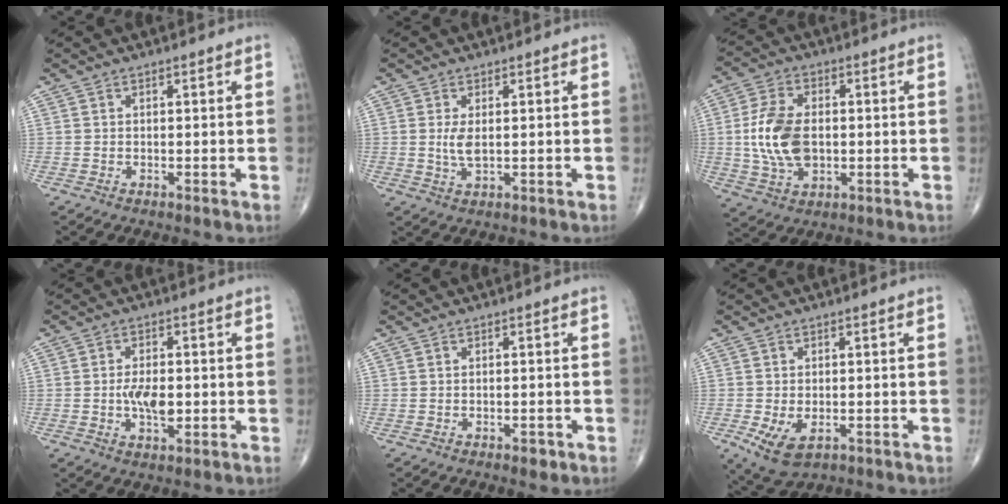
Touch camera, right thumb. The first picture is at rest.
{"total": 3.1, "force": [0.4, 1.3, 2.9], "torque": [-0.061, -0.009, 0.012]}
{"total": 12.3, "force": [-0.3, 7.4, 9.9], "torque": [-0.199, 0.002, -0.001]}
{"total": 5.9, "force": [-0.8, 3.0, 5.1], "torque": [-0.086, 0.000, -0.014]}
{"total": 2.2, "force": [-1.2, 1.0, 1.5], "torque": [-0.017, 0.005, -0.015]}
{"total": 6.7, "force": [-2.4, 3.8, 5.0], "torque": [-0.094, -0.003, -0.031]}